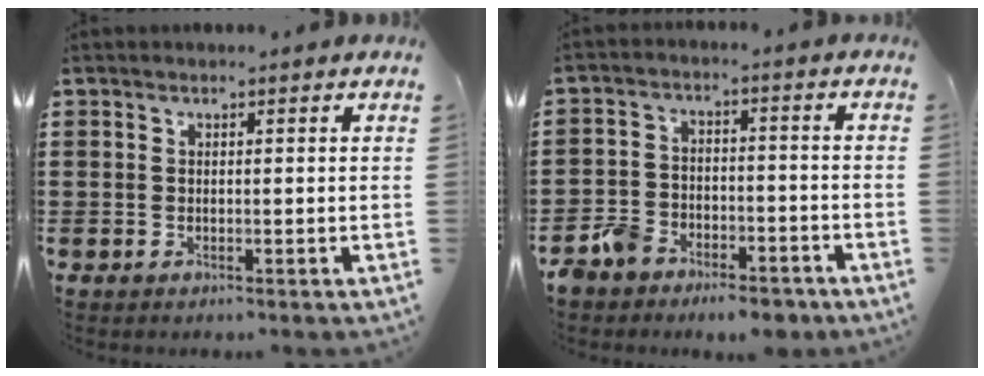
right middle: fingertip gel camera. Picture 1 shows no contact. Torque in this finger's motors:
{"motor_torque": [0.15, -0.35, 0.20, 0.10]}